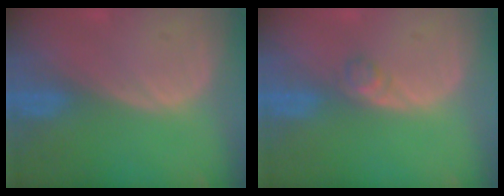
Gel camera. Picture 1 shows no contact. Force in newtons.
{"total": 1.6, "press": 1.6, "slide": 0.2}